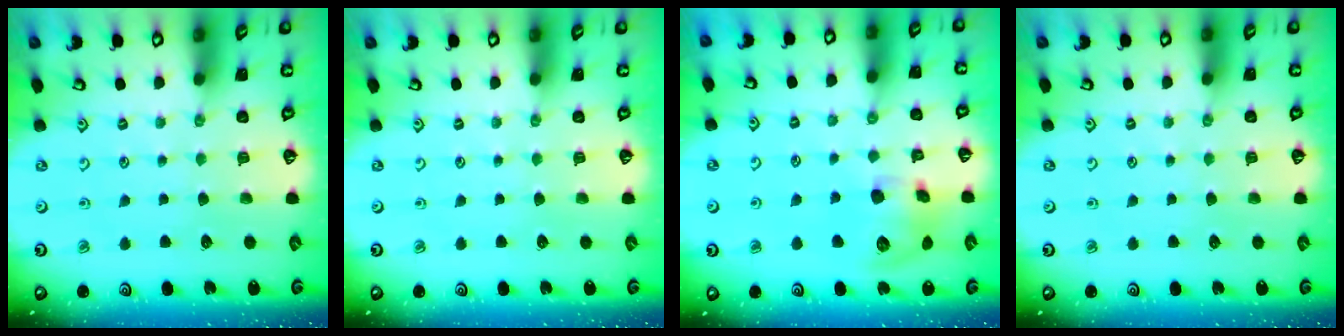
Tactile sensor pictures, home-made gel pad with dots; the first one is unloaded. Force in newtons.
{"total": 0.0}
{"total": 11.6, "press": 11.5, "slide": 1.8}
{"total": 0.0}